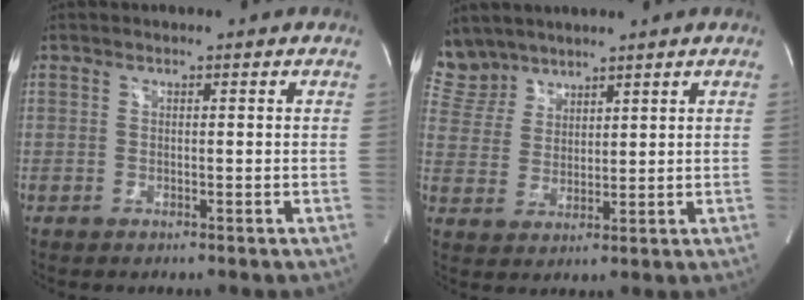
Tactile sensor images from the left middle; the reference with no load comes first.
{"total": 5.8, "force": [5.3, 2.2, -0.1], "torque": [-0.008, 0.008, 0.124]}